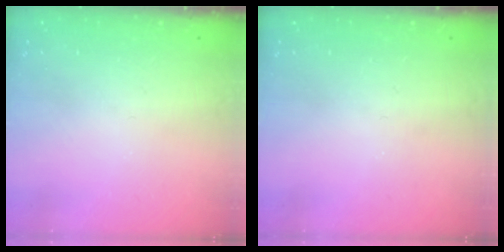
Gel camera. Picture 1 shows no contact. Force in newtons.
{"total": 0.0}